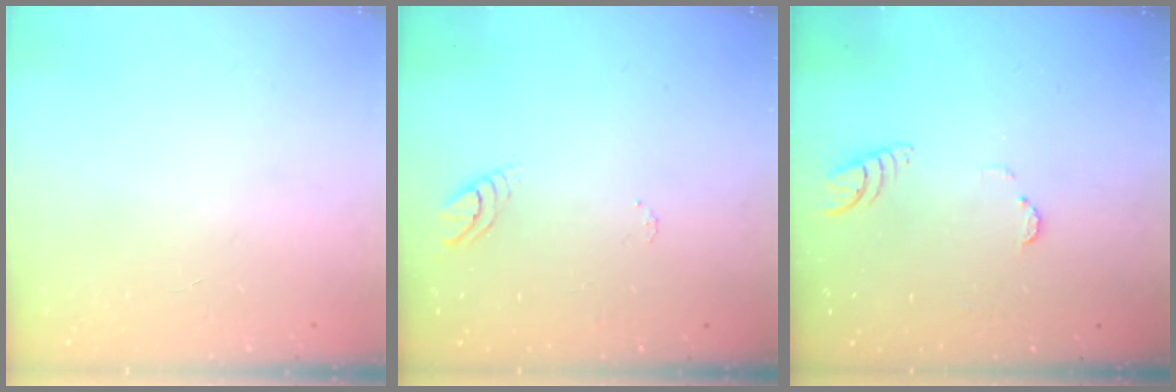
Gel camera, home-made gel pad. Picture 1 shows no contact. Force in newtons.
{"total": 4.0, "press": 4.0, "slide": 0.4}
{"total": 3.1, "press": 3.1, "slide": 0.3}